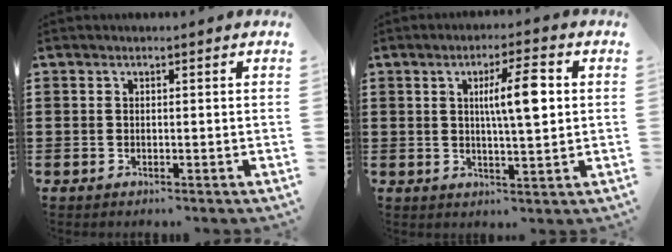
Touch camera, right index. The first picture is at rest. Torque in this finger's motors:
{"motor_torque": [0.47, -0.14, 0.39, 0.15]}